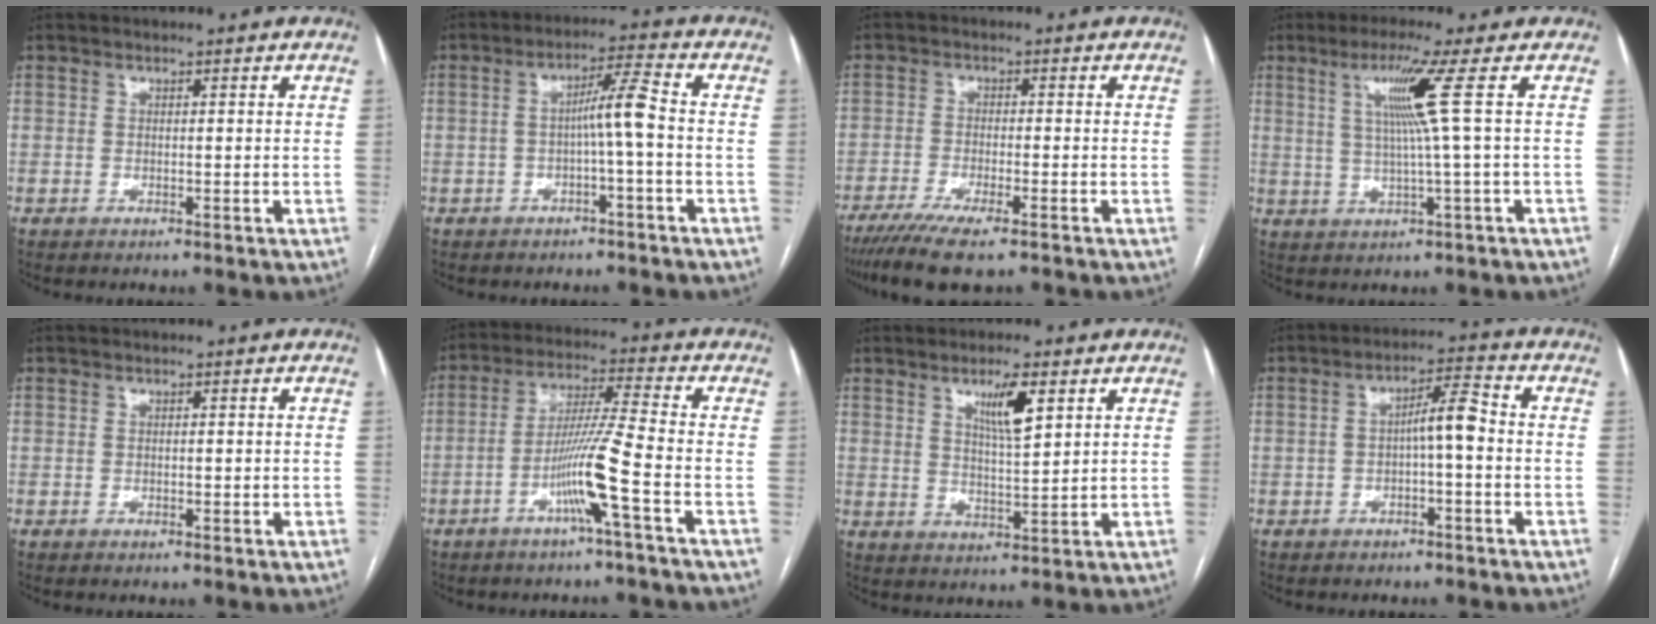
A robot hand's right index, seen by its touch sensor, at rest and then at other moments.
{"total": 5.4, "force": [-0.9, -0.3, 5.3], "torque": [-0.090, 0.019, -0.014]}
{"total": 8.7, "force": [-6.6, 0.8, 5.6], "torque": [-0.090, -0.020, -0.105]}
{"total": 7.0, "force": [1.9, -2.5, 6.2], "torque": [-0.121, -0.001, 0.045]}
{"total": 0.0}
{"total": 9.0, "force": [-3.7, -1.6, 8.1], "torque": [-0.158, 0.000, -0.074]}
{"total": 5.7, "force": [2.9, 0.6, 4.9], "torque": [-0.085, -0.006, 0.051]}
{"total": 5.2, "force": [-0.6, 0.9, 5.1], "torque": [-0.082, 0.021, -0.008]}